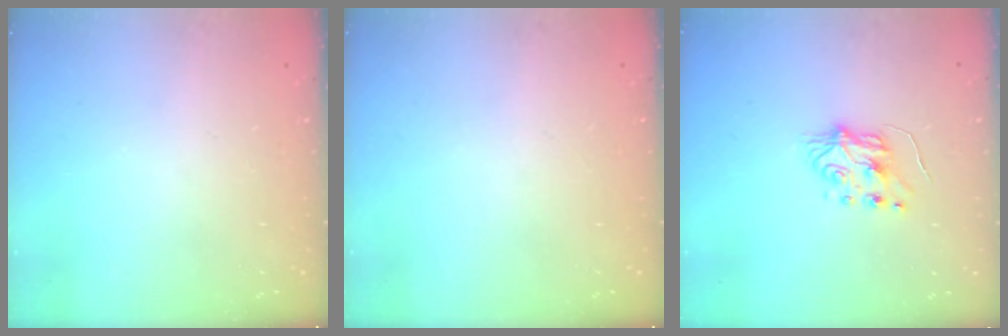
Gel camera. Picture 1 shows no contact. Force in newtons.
{"total": 0.0}
{"total": 5.2, "press": 5.1, "slide": 0.7}